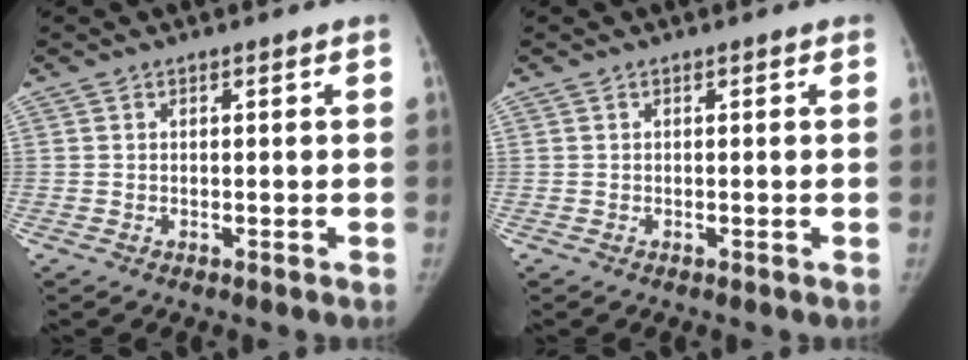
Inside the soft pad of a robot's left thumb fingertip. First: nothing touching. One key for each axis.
{"total": 0.0}